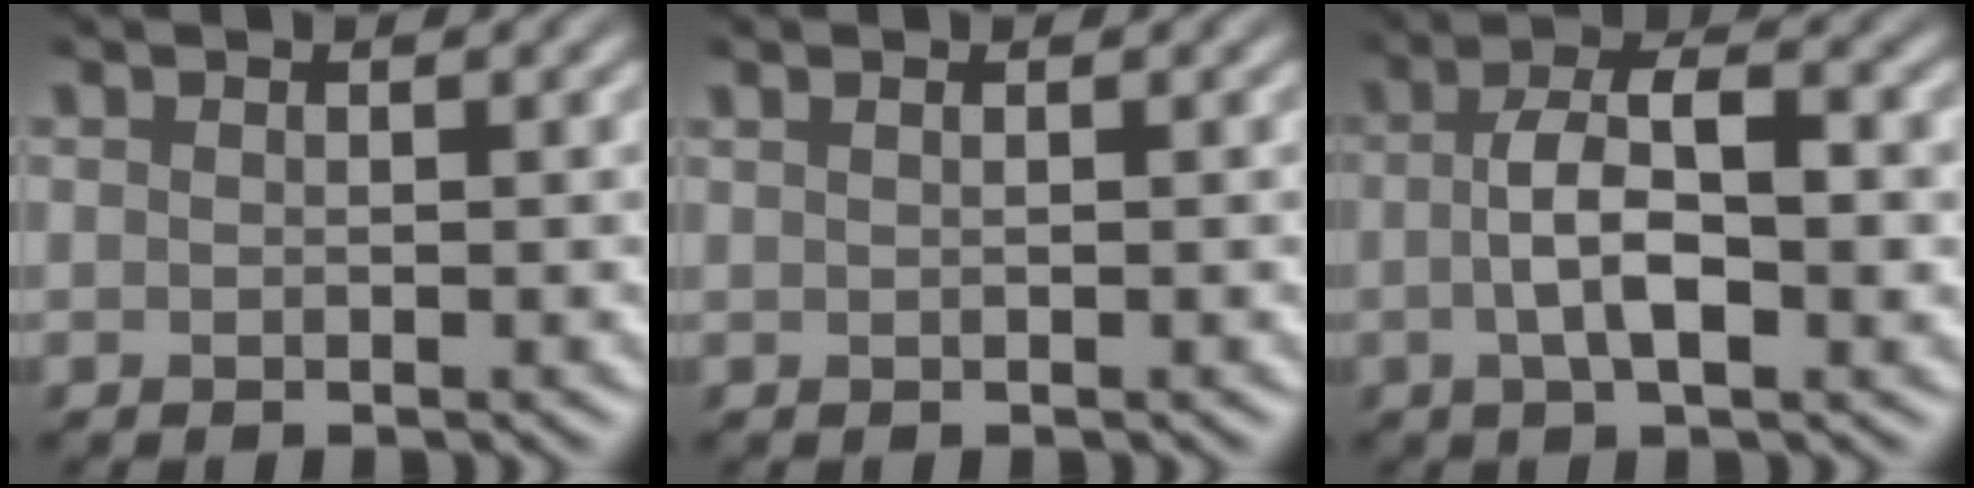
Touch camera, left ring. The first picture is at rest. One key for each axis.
{"total": 0.7, "fx": 0.4, "fy": 0.0, "fz": 0.5, "tx": -0.014, "ty": 0.003, "tz": 0.011}
{"total": 6.1, "fx": -0.4, "fy": 2.1, "fz": 5.7, "tx": -0.109, "ty": 0.005, "tz": -0.009}